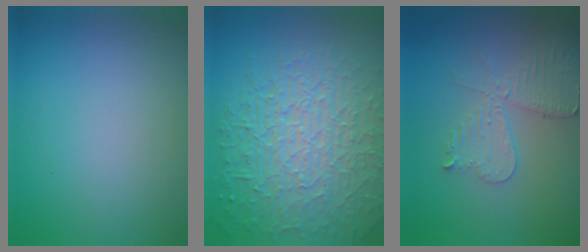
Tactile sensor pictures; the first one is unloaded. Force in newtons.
{"total": 9.9, "press": 6.5, "slide": 7.5}
{"total": 4.2, "press": 3.7, "slide": 2.1}